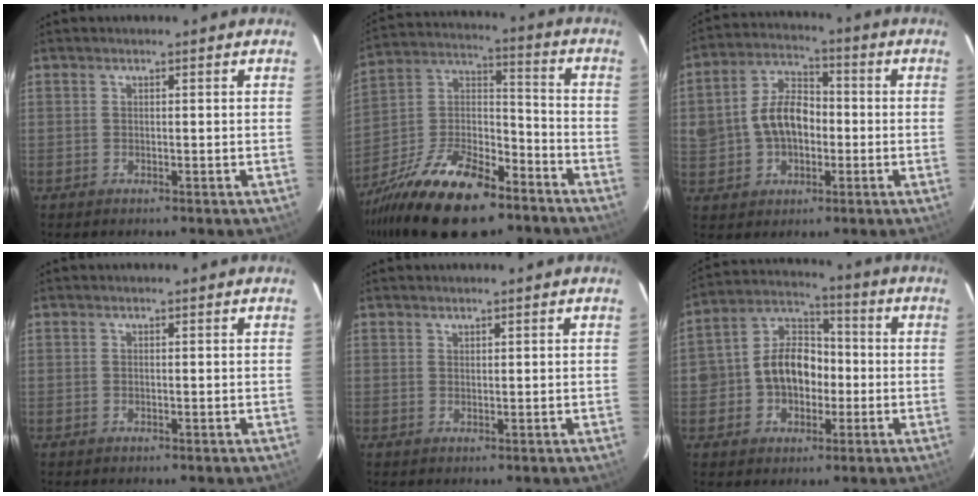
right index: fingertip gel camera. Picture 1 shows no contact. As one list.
[{"total": 22.3, "force": [-14.1, 9.7, 14.4], "torque": [-0.292, -0.005, -0.242]}, {"total": 10.4, "force": [-0.8, 7.6, 7.0], "torque": [-0.145, 0.028, -0.007]}, {"total": 0.0}, {"total": 0.6, "force": [0.6, 0.2, 0.0], "torque": [0.000, 0.001, 0.012]}, {"total": 10.5, "force": [-1.8, 8.4, 6.0], "torque": [-0.122, 0.036, -0.024]}]